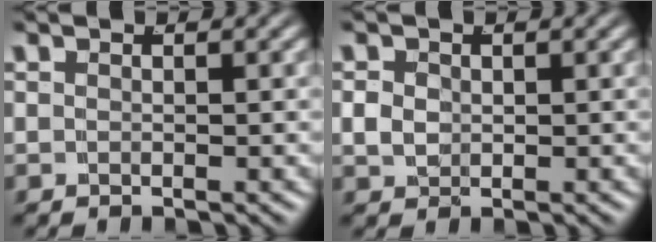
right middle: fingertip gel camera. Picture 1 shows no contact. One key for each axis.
{"total": 1.9, "fx": 0.0, "fy": 1.6, "fz": 1.0, "tx": -0.027, "ty": -0.011, "tz": 0.012}